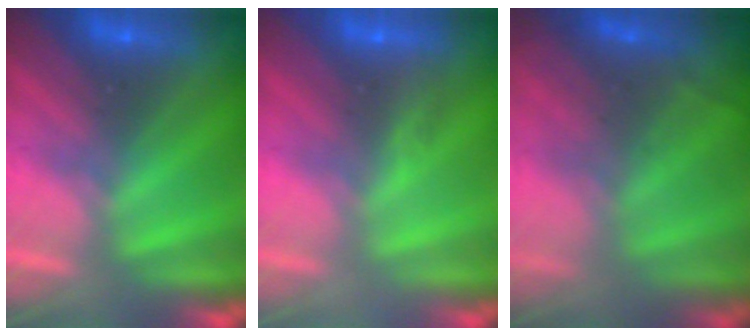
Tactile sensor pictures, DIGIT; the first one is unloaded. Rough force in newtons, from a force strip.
{"total": 3.0}
{"total": 7.4}